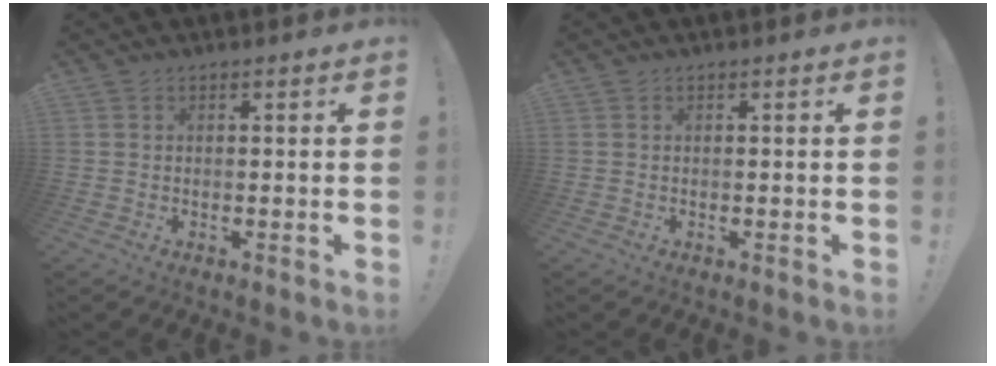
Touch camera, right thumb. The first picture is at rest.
{"total": 0.0}